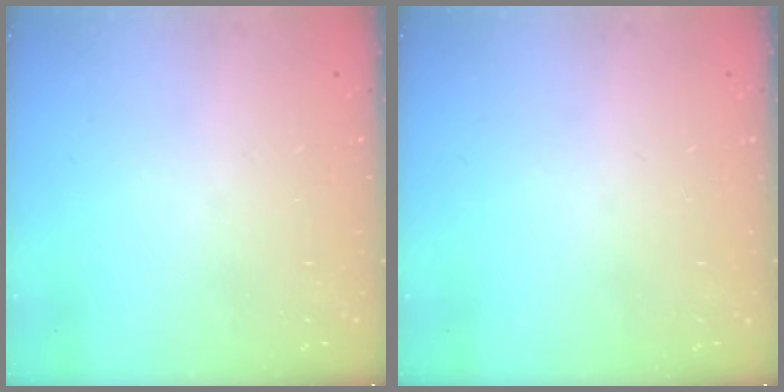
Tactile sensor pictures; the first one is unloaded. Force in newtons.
{"total": 0.0}